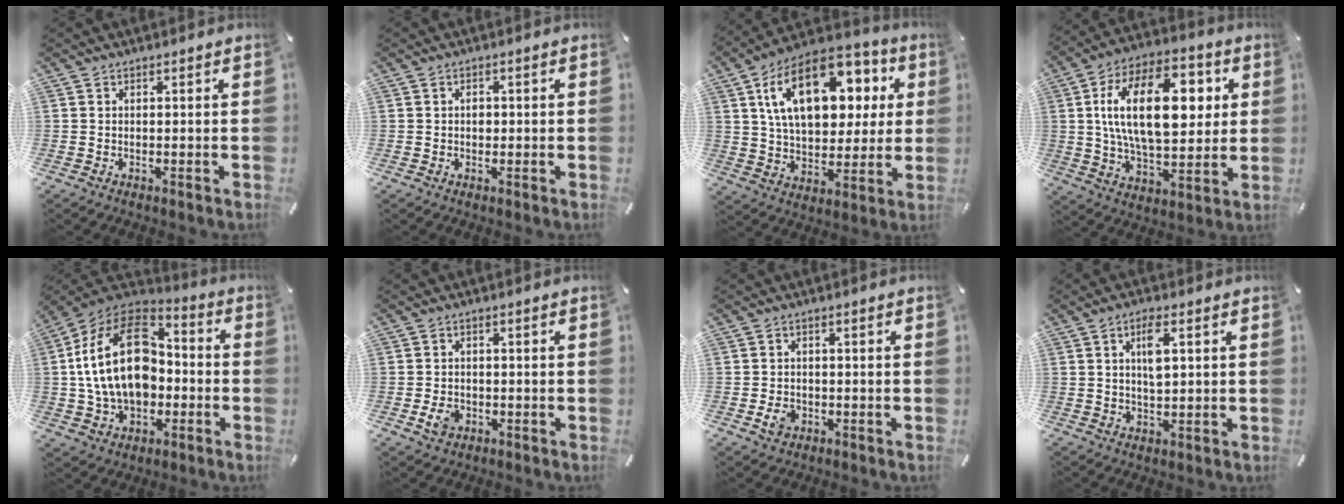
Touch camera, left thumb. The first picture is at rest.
{"total": 1.5, "force": [-0.1, 1.2, 0.9], "torque": [-0.011, 0.001, -0.005]}
{"total": 21.9, "force": [8.1, 13.0, 15.7], "torque": [-0.280, -0.019, 0.135]}
{"total": 23.3, "force": [4.7, 12.6, 19.0], "torque": [-0.337, 0.007, 0.070]}
{"total": 22.1, "force": [0.0, 15.8, 15.5], "torque": [-0.305, 0.019, 0.002]}
{"total": 4.1, "force": [-1.4, 3.1, 2.3], "torque": [-0.052, 0.003, -0.028]}
{"total": 3.6, "force": [-1.2, 2.8, 2.0], "torque": [-0.047, 0.002, -0.025]}
{"total": 6.0, "force": [1.7, 2.3, 5.3], "torque": [-0.102, -0.001, 0.021]}